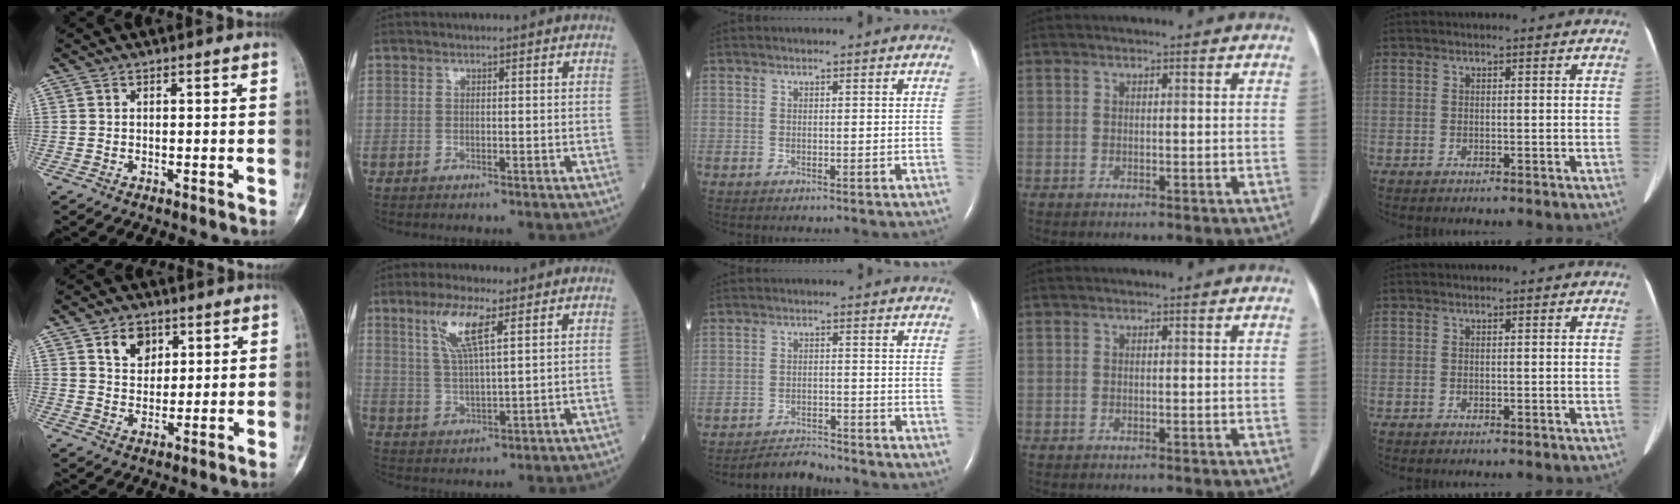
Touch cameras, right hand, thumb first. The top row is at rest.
{"thumb": {"total": 5.7, "force": [3.2, 4.5, 1.1], "torque": [0.004, -0.012, 0.055]}, "index": {"total": 7.7, "force": [4.0, 1.1, 6.5], "torque": [-0.138, 0.002, 0.082]}, "middle": {"total": 3.6, "force": [-3.5, 0.0, -0.5], "torque": [0.002, -0.014, -0.058]}}